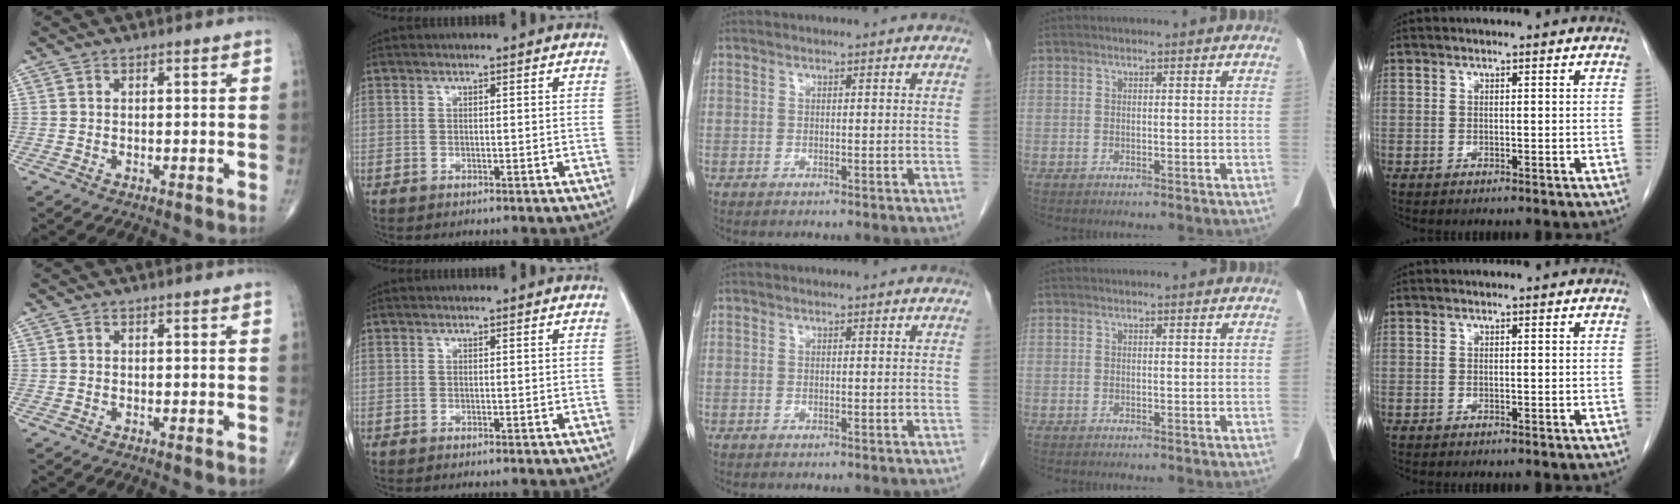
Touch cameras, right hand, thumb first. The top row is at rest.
{"index": {"total": 0.5, "force": [-0.5, -0.1, 0.2], "torque": [-0.003, 0.001, -0.007]}}